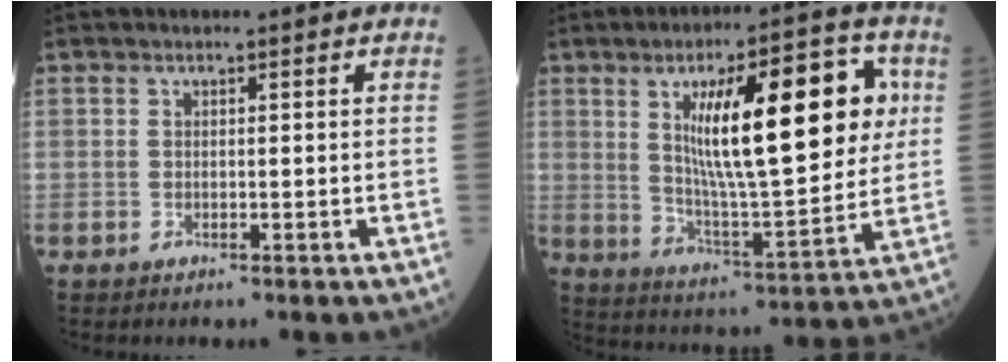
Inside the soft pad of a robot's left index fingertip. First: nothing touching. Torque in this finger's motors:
{"motor_torque": [1.57, -0.57, 1.05, 0.21]}